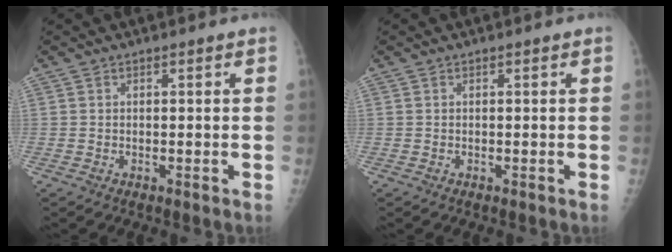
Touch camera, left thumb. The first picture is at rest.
{"total": 0.0}